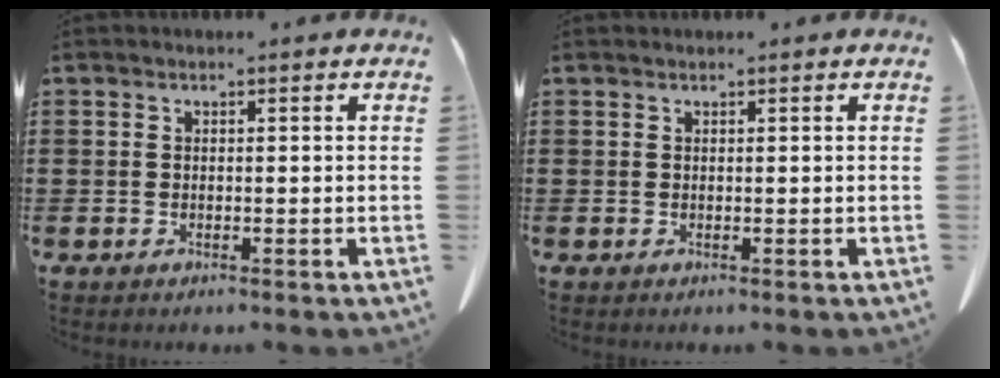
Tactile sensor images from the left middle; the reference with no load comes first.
{"total": 0.0}